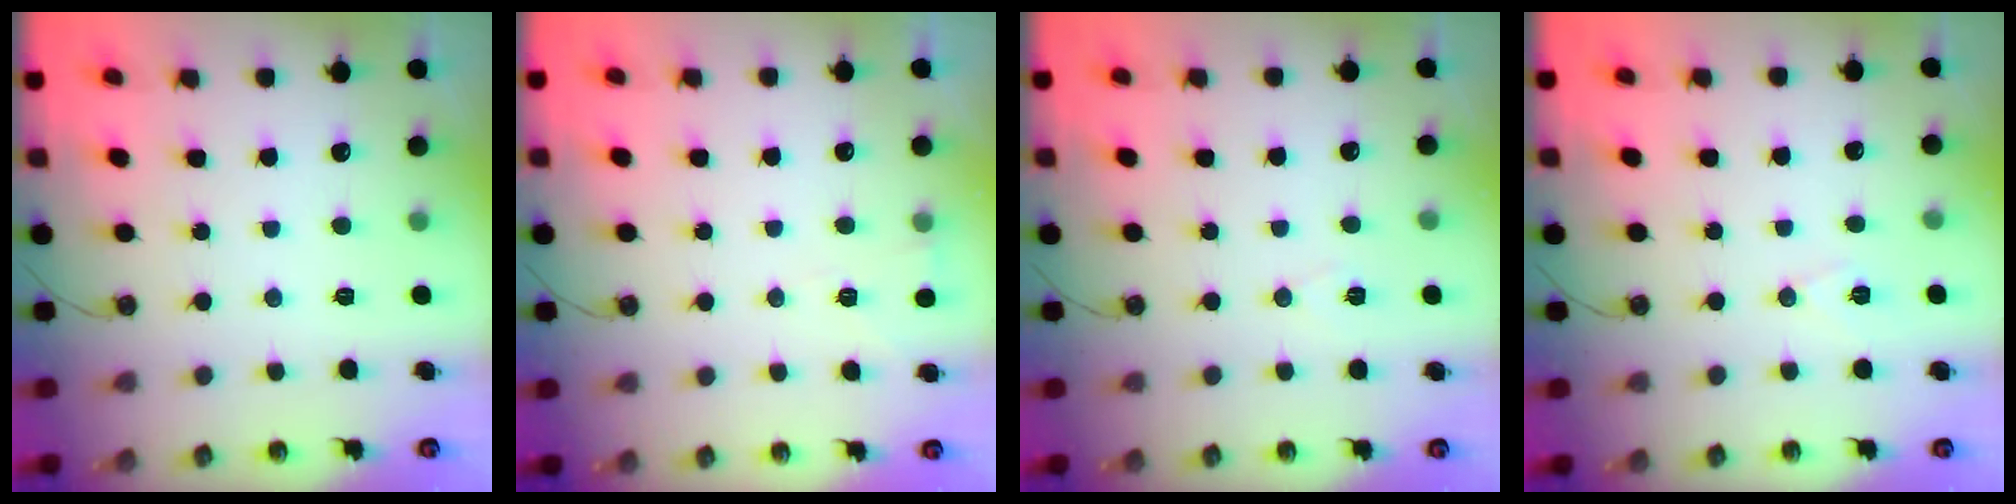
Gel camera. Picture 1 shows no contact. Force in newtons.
{"total": 2.5, "press": 2.4, "slide": 0.7}
{"total": 5.6, "press": 3.4, "slide": 4.4}
{"total": 6.5, "press": 4.7, "slide": 4.5}